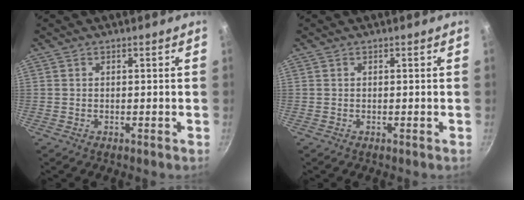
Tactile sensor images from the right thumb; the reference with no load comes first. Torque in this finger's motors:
{"motor_torque": [0.00, 0.00, 0.00, 0.00, 0.00]}